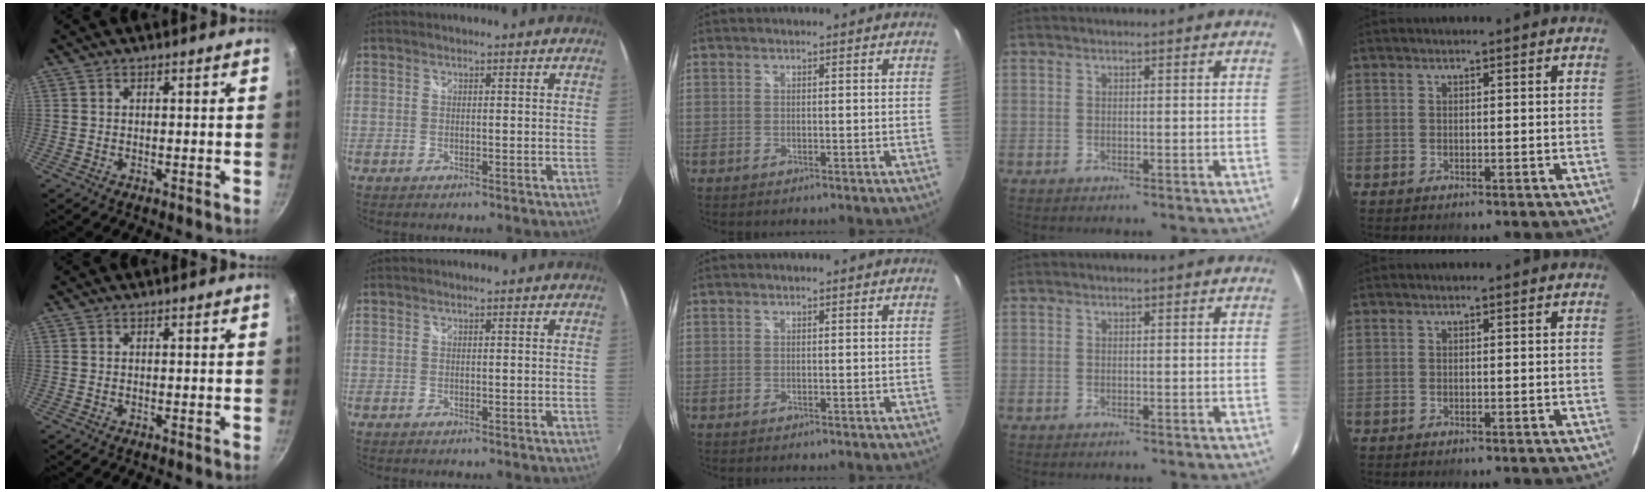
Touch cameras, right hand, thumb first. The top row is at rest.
{}